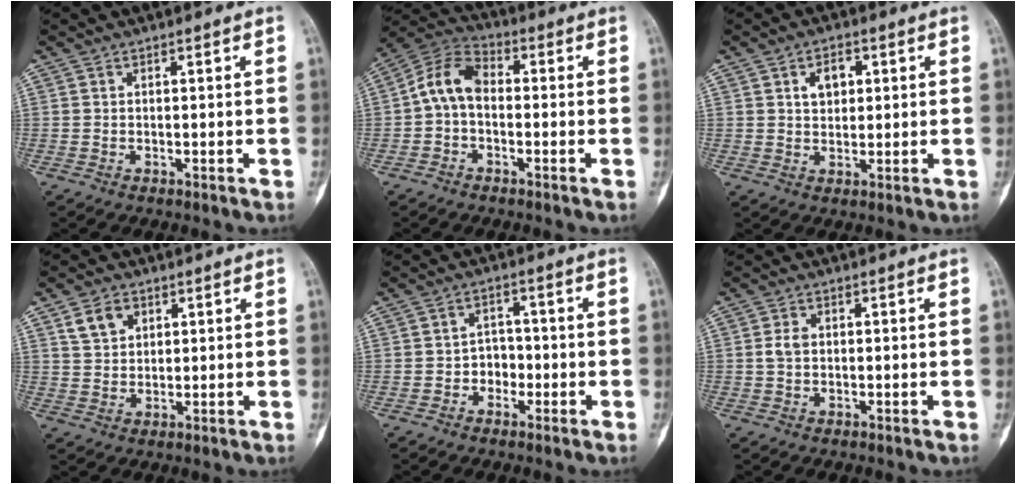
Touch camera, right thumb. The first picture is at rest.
{"total": 8.3, "force": [-0.6, 5.4, 6.2], "torque": [-0.108, 0.030, -0.028]}
{"total": 4.7, "force": [1.5, 3.3, 3.0], "torque": [-0.032, -0.001, 0.024]}
{"total": 5.3, "force": [2.7, 3.8, 2.5], "torque": [-0.030, -0.009, 0.052]}
{"total": 4.0, "force": [-1.3, 3.4, 1.7], "torque": [0.002, 0.015, -0.028]}
{"total": 2.1, "force": [0.2, 1.5, 1.5], "torque": [-0.030, 0.005, 0.002]}